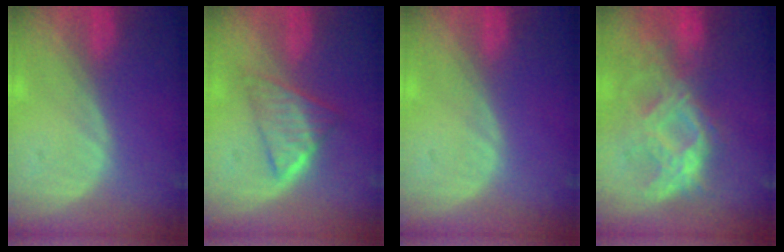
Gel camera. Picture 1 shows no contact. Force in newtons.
{"total": 5.8, "press": 5.5, "slide": 1.7}
{"total": 0.0}
{"total": 9.9, "press": 8.8, "slide": 4.5}